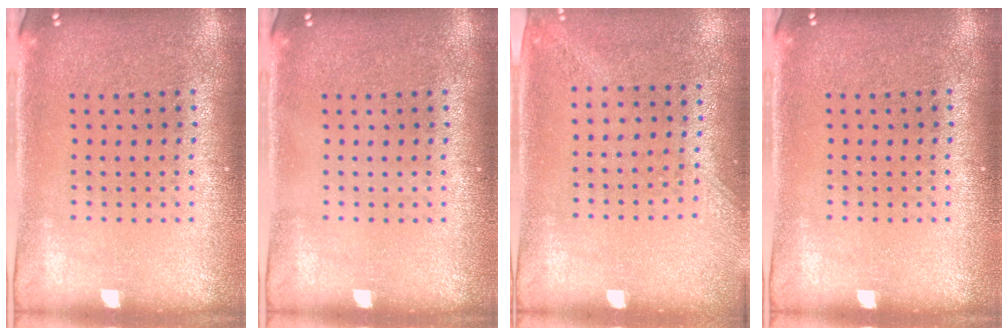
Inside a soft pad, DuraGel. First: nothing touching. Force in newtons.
{"total": 0.0}
{"total": 1.4, "press": 1.1, "slide": 0.9}
{"total": 0.0}